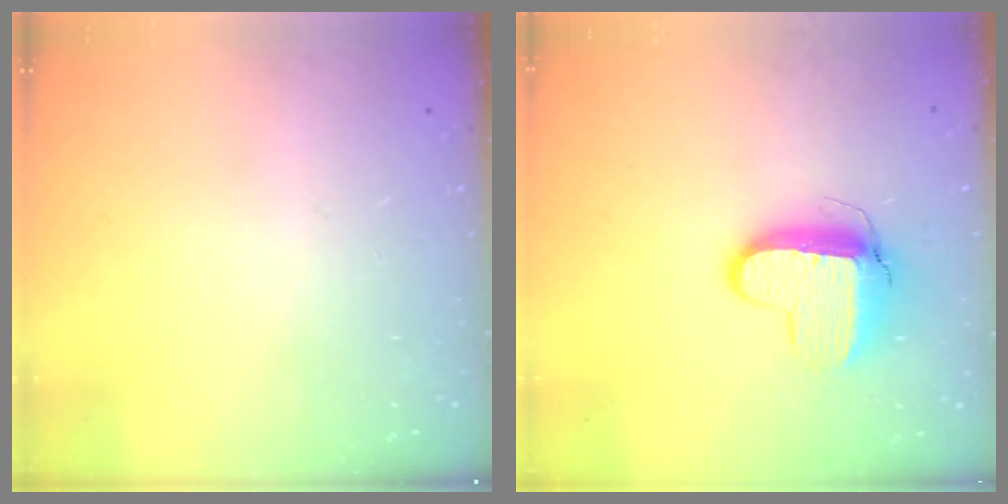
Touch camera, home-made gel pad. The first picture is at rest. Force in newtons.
{"total": 9.9, "press": 9.9, "slide": 0.9}